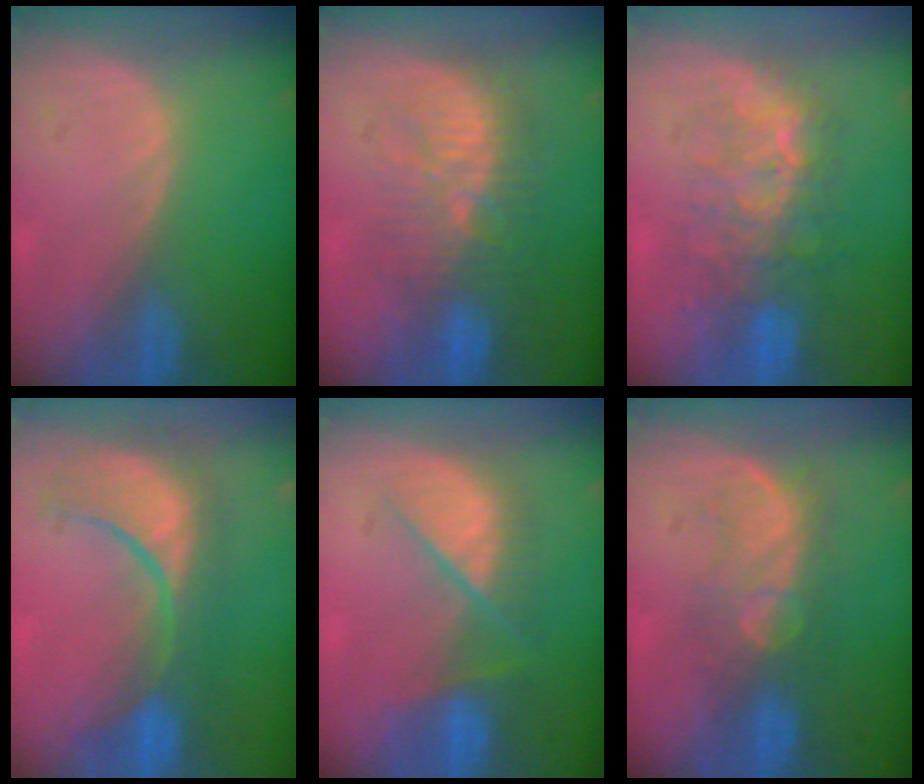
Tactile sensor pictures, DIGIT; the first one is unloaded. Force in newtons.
{"total": 9.2, "press": 9.0, "slide": 2.0}
{"total": 8.4, "press": 8.1, "slide": 2.2}
{"total": 10.0, "press": 9.6, "slide": 2.5}
{"total": 7.4, "press": 7.3, "slide": 1.3}
{"total": 7.6, "press": 7.3, "slide": 2.1}